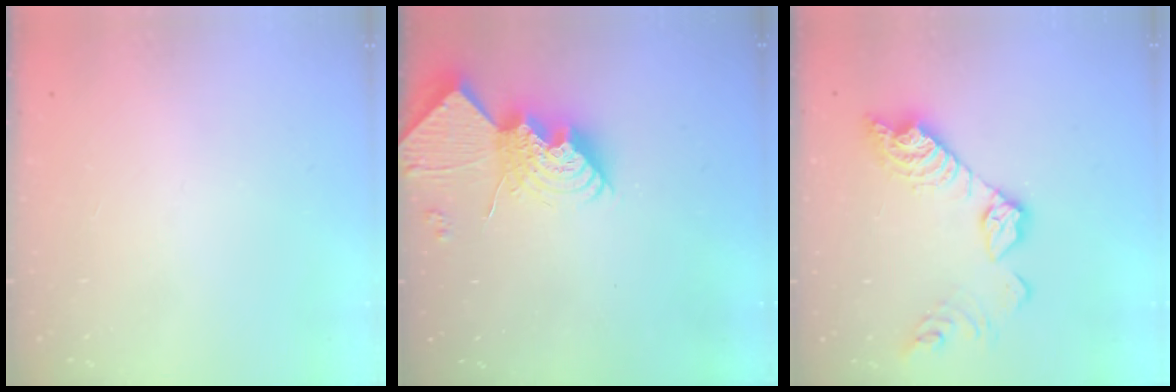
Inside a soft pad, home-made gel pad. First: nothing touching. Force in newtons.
{"total": 14.2, "press": 14.2, "slide": 0.9}
{"total": 15.8, "press": 15.7, "slide": 0.8}